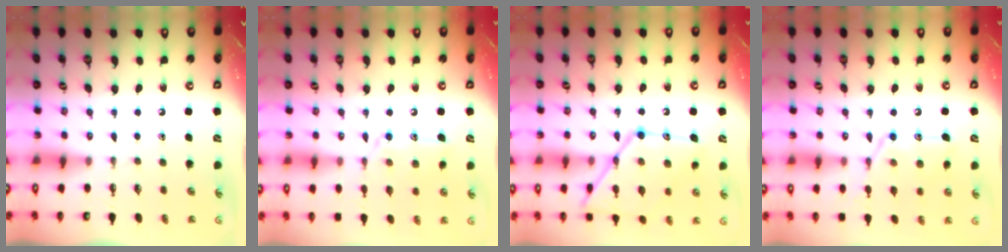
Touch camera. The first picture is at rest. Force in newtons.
{"total": 13.0, "press": 12.9, "slide": 0.8}
{"total": 18.0, "press": 17.9, "slide": 1.5}
{"total": 15.1, "press": 15.1, "slide": 1.1}